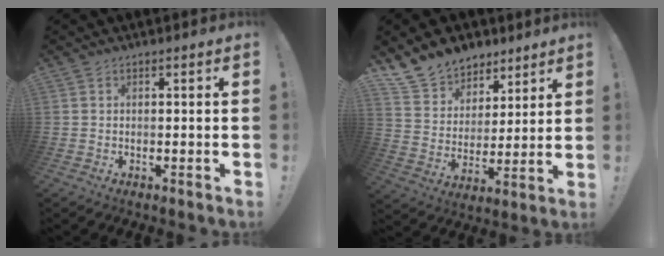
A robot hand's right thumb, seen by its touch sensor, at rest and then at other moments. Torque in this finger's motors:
{"motor_torque": [0.06, 0.15, 0.52, 0.51, 0.11]}